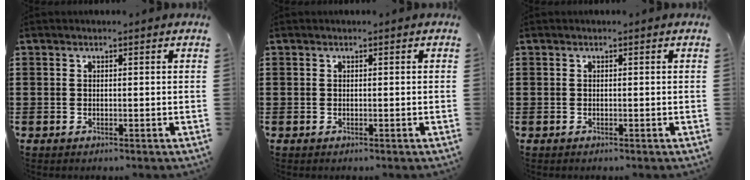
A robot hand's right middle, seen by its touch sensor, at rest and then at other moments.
{"total": 0.0}
{"total": 0.0}